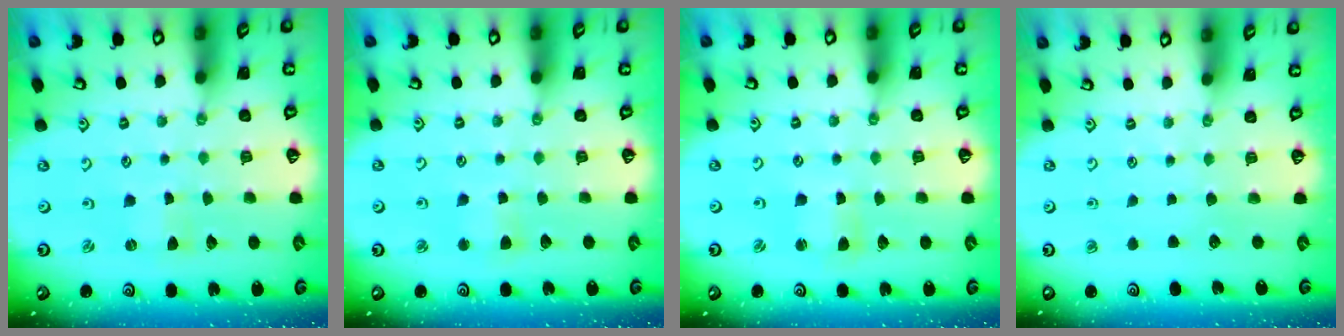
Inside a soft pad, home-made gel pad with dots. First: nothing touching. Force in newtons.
{"total": 3.0, "press": 3.0, "slide": 0.4}
{"total": 2.7, "press": 2.7, "slide": 0.4}
{"total": 0.0}